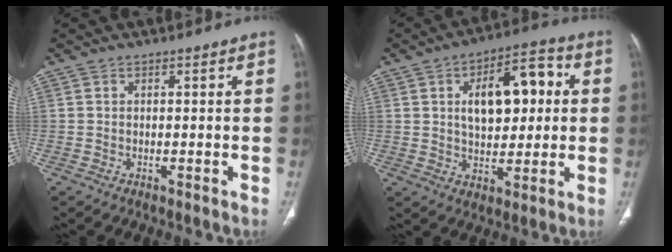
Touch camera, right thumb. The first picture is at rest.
{"total": 14.3, "force": [2.7, 7.8, 11.7], "torque": [-0.142, 0.016, 0.039]}